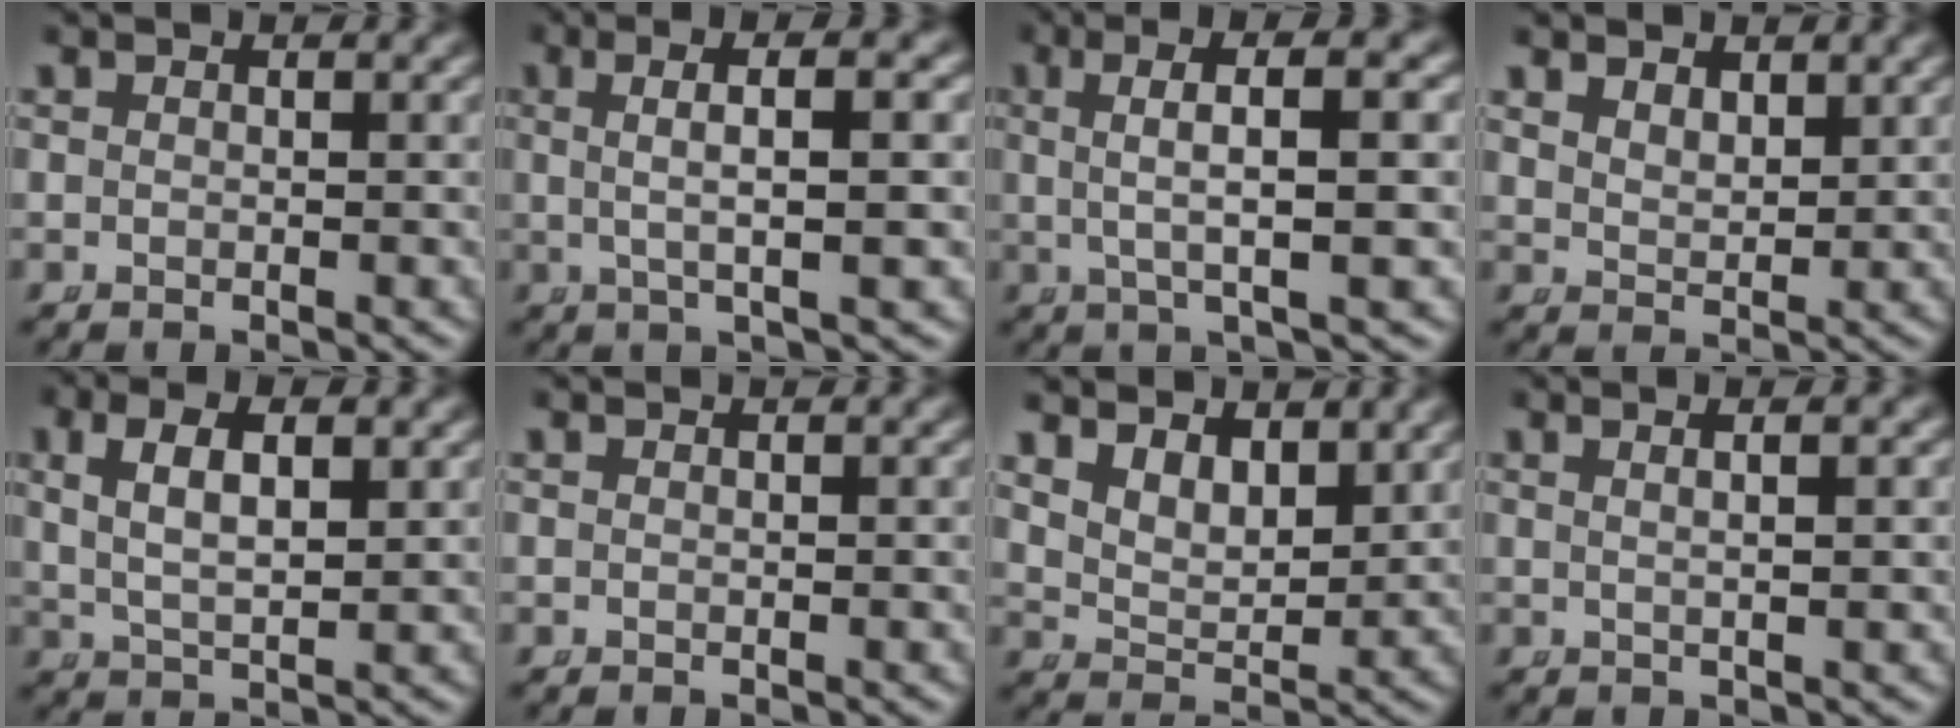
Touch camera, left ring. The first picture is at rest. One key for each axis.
{"total": 5.4, "fx": 2.4, "fy": 0.4, "fz": 4.9, "tx": -0.073, "ty": 0.023, "tz": 0.036}
{"total": 6.3, "fx": 3.1, "fy": 0.5, "fz": 5.4, "tx": -0.079, "ty": 0.026, "tz": 0.045}
{"total": 2.4, "fx": 2.0, "fy": 0.9, "fz": 1.0, "tx": -0.024, "ty": -0.014, "tz": 0.048}
{"total": 4.5, "fx": 1.4, "fy": 2.1, "fz": 3.7, "tx": -0.066, "ty": -0.001, "tz": 0.030}
{"total": 0.0}
{"total": 5.8, "fx": 3.5, "fy": 3.7, "fz": 2.7, "tx": -0.059, "ty": -0.009, "tz": 0.057}
{"total": 2.0, "fx": 0.9, "fy": -0.1, "fz": 1.8, "tx": -0.025, "ty": 0.006, "tz": 0.015}